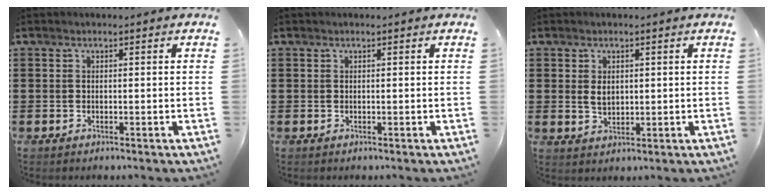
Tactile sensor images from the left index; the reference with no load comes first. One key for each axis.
{"total": 0.0}
{"total": 2.2, "fx": 0.5, "fy": 1.5, "fz": 1.6, "tx": -0.028, "ty": 0.003, "tz": 0.007}